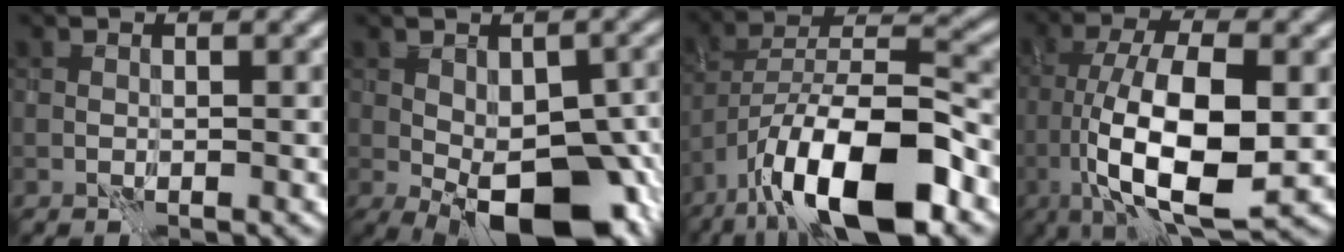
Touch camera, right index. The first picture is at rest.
{"total": 11.9, "force": [-4.1, 5.8, 9.5], "torque": [-0.138, -0.013, -0.059]}
{"total": 12.6, "force": [-7.3, 4.3, 9.3], "torque": [-0.157, 0.006, -0.133]}
{"total": 11.4, "force": [-2.0, 4.3, 10.4], "torque": [-0.187, -0.004, -0.035]}